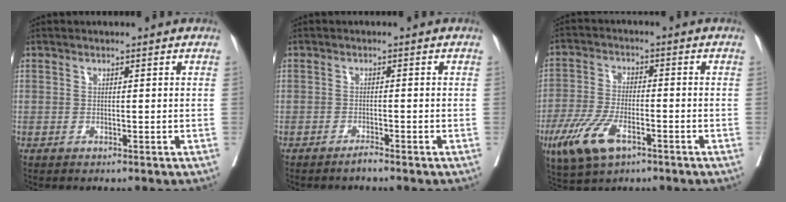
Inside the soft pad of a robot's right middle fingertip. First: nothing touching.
{"total": 1.2, "force": [-1.1, -0.2, 0.5], "torque": [-0.010, -0.002, -0.020]}
{"total": 9.4, "force": [-4.8, 3.8, 7.0], "torque": [-0.154, -0.012, -0.087]}